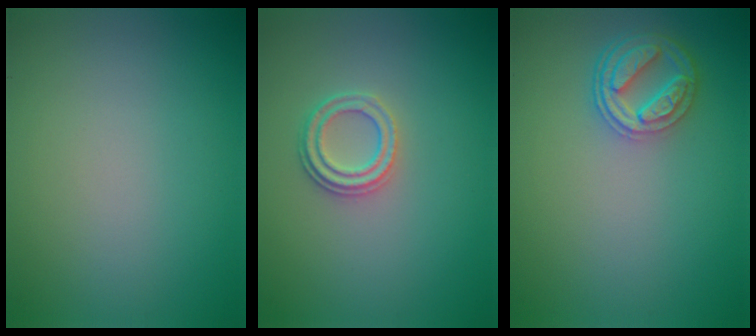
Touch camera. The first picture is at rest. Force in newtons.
{"total": 2.3, "press": 2.1, "slide": 1.0}
{"total": 4.3, "press": 3.6, "slide": 2.3}